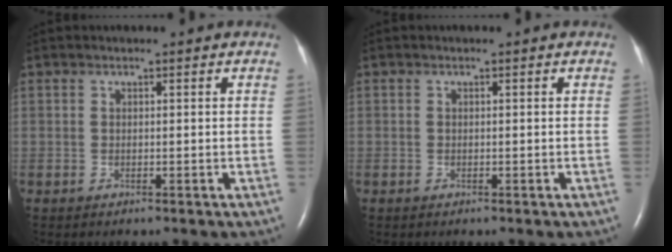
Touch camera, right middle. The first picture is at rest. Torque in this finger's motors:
{"motor_torque": [0.00, 0.00, -0.37, -0.21]}